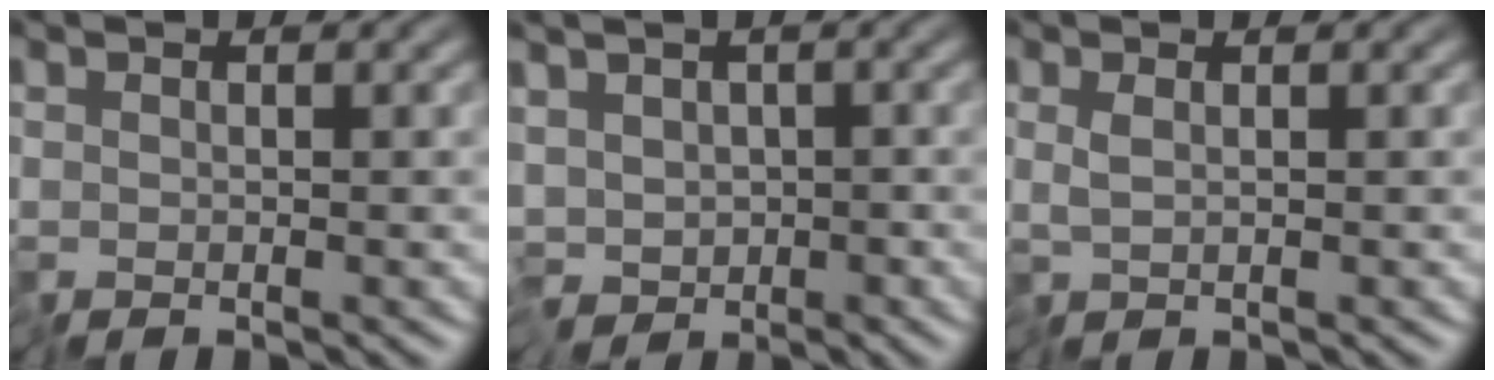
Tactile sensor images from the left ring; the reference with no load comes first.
{"total": 4.1, "force": [-1.5, 2.9, 2.5], "torque": [-0.048, 0.000, -0.040]}
{"total": 0.7, "force": [0.1, -0.3, 0.6], "torque": [-0.014, -0.001, 0.005]}